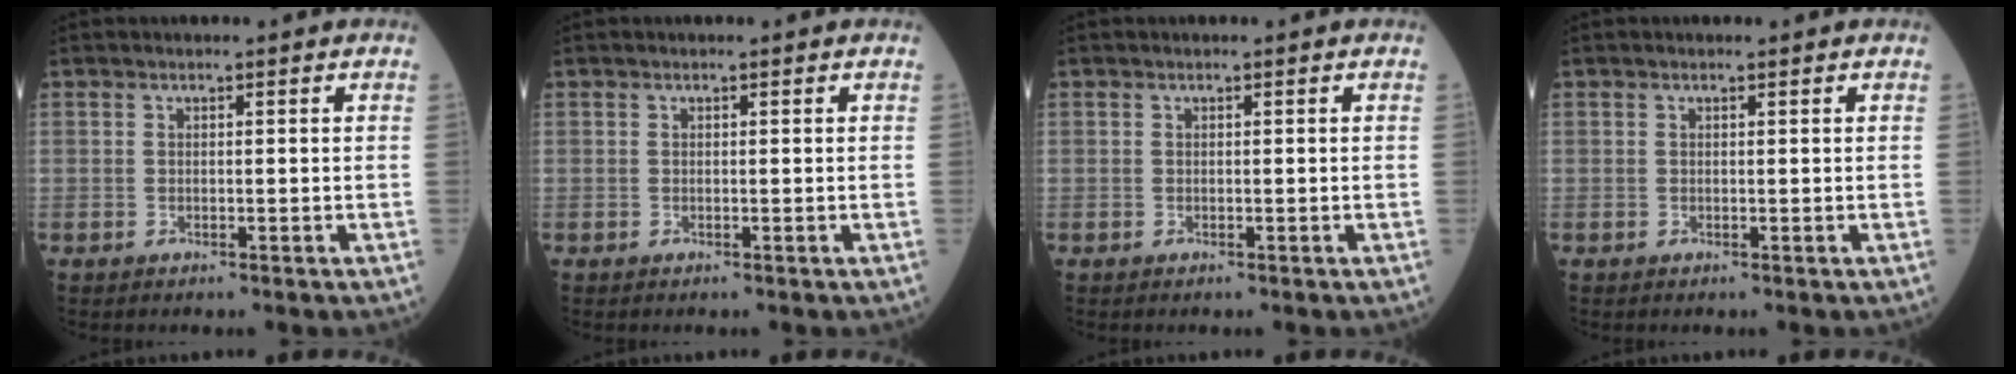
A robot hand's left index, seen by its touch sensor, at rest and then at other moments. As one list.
[{"total": 0.0}, {"total": 0.0}, {"total": 0.0}]